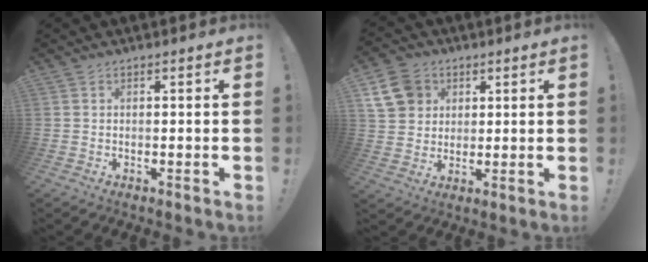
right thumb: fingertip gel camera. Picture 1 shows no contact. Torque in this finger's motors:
{"motor_torque": [0.32, 0.41, 0.57, 0.35, 0.00]}